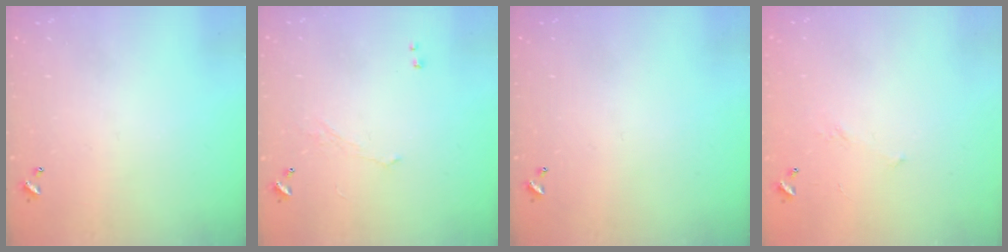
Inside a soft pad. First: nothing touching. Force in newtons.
{"total": 0.9, "press": 0.7, "slide": 0.5}
{"total": 0.0}
{"total": 5.5, "press": 5.5, "slide": 0.9}